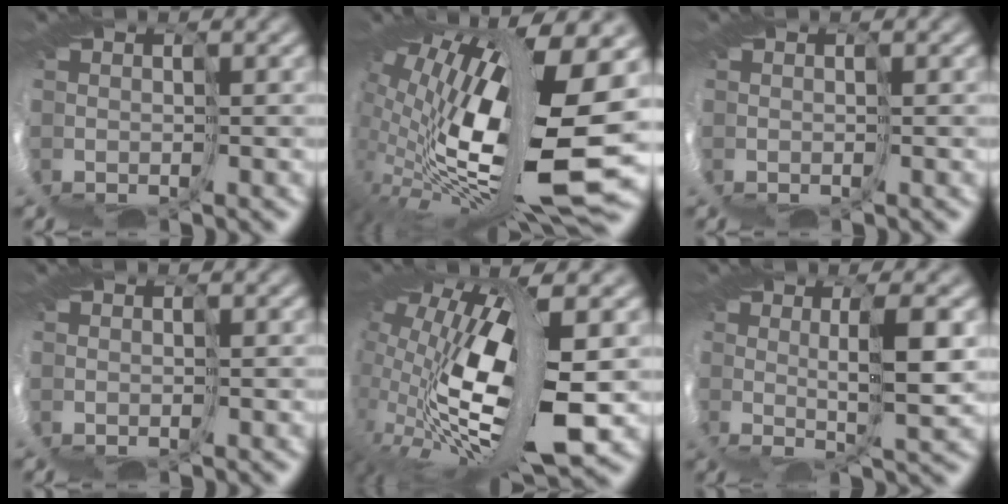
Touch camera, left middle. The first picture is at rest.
{"total": 15.3, "force": [2.7, 4.1, 14.5], "torque": [-0.289, -0.061, 0.057]}
{"total": 0.0}
{"total": 0.8, "force": [-0.6, 0.5, 0.0], "torque": [0.002, -0.007, -0.008]}
{"total": 12.4, "force": [2.2, 3.9, 11.6], "torque": [-0.239, -0.019, 0.054]}
{"total": 4.1, "force": [1.7, -1.5, 3.4], "torque": [-0.066, -0.005, 0.027]}